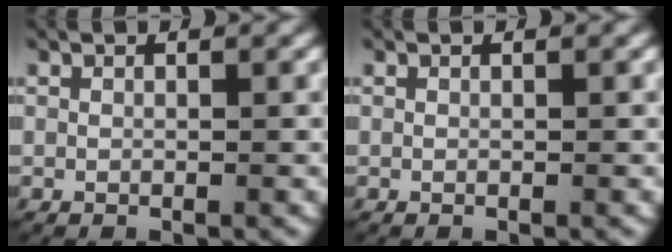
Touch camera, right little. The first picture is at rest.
{"total": 0.0}